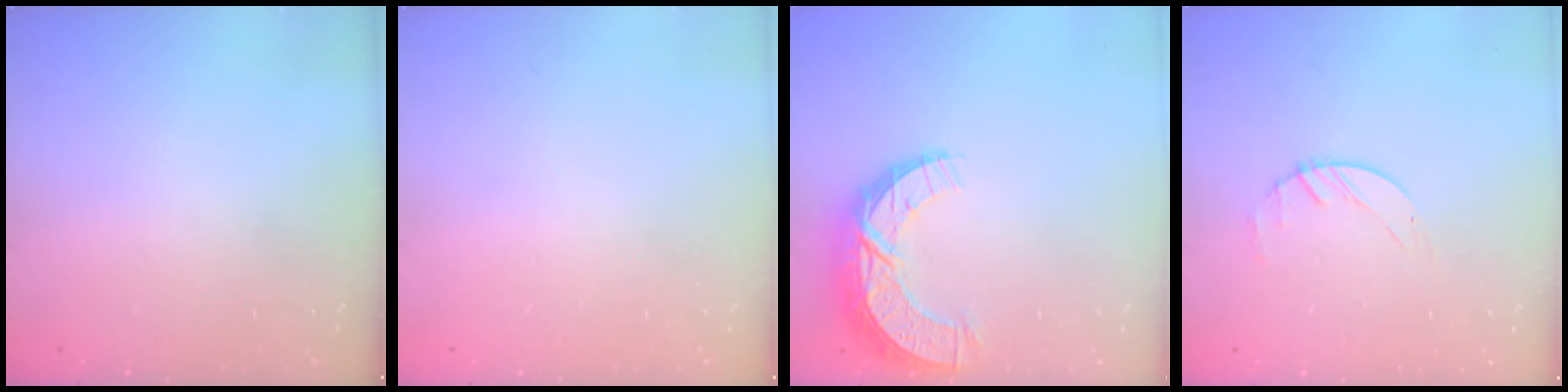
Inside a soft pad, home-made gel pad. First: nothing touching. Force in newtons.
{"total": 0.0}
{"total": 11.6, "press": 11.6, "slide": 0.7}
{"total": 1.4, "press": 1.3, "slide": 0.2}